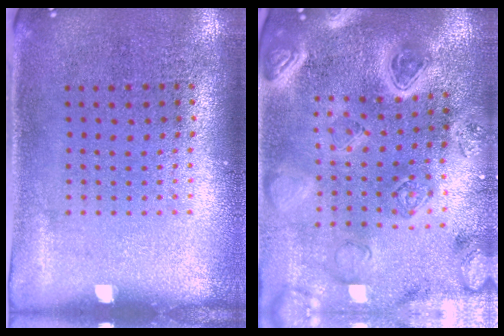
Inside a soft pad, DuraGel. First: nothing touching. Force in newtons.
{"total": 4.6, "press": 4.0, "slide": 2.2}